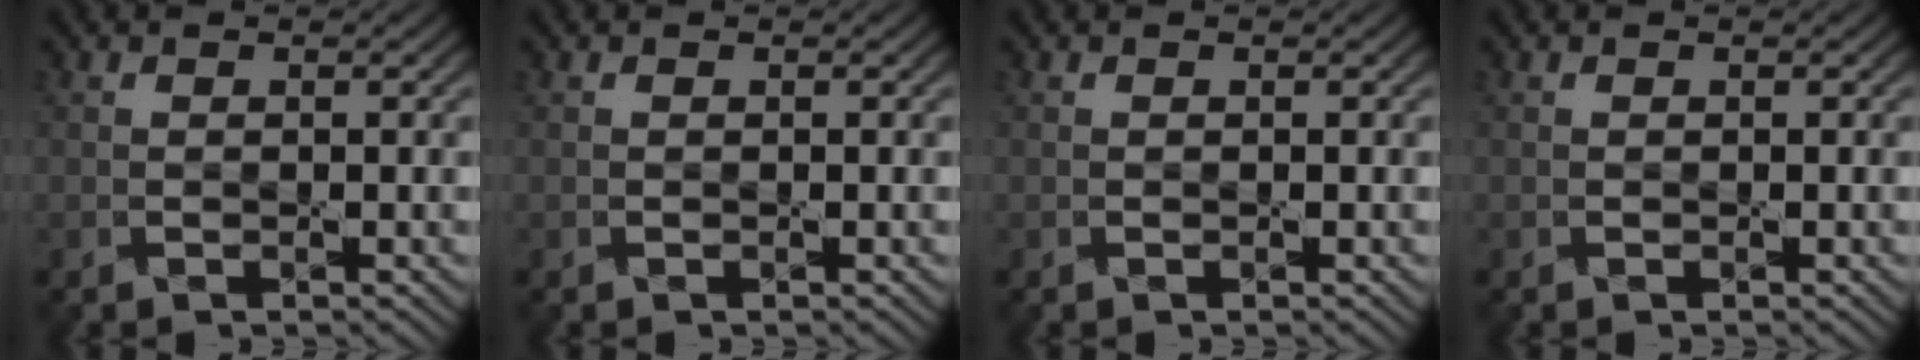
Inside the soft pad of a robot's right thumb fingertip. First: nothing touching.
{"total": 0.0}
{"total": 0.0}
{"total": 0.0}